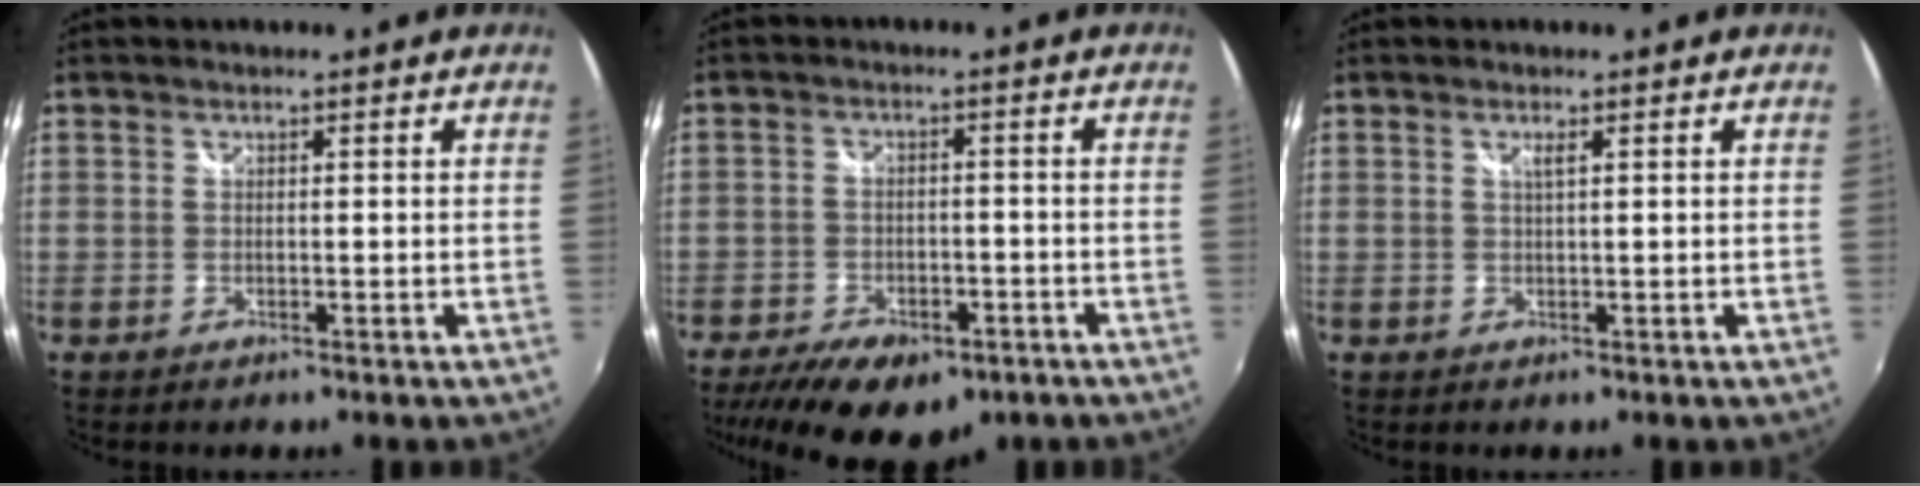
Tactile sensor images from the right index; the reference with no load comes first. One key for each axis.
{"total": 16.4, "fx": -11.0, "fy": 7.9, "fz": 9.2, "tx": -0.204, "ty": -0.030, "tz": -0.158}
{"total": 1.0, "fx": 0.4, "fy": -0.1, "fz": 0.9, "tx": -0.016, "ty": 0.001, "tz": 0.006}